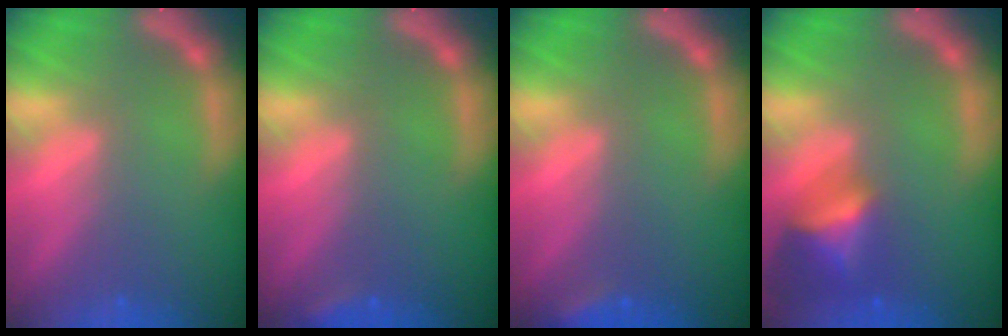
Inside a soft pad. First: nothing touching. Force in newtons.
{"total": 1.4}
{"total": 1.9}
{"total": 4.9}